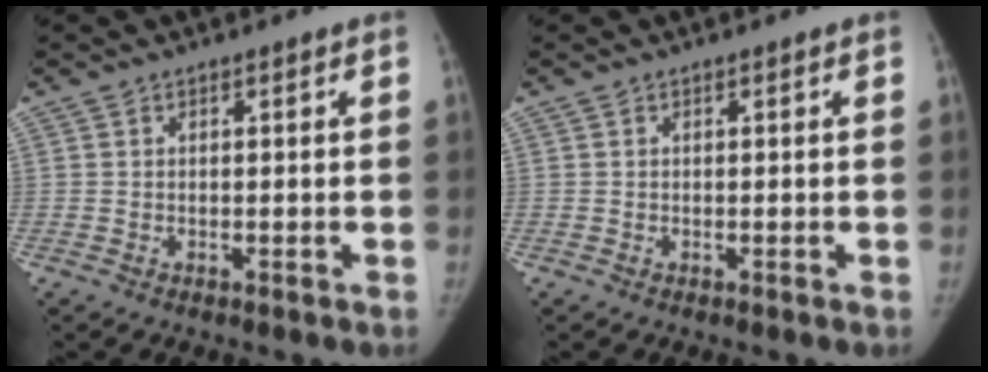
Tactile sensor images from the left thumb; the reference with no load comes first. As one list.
[{"total": 0.0}]